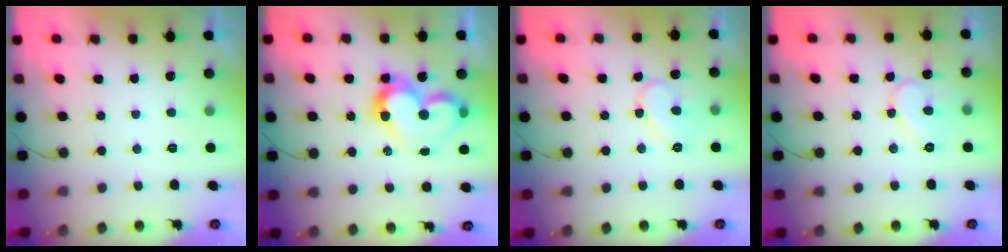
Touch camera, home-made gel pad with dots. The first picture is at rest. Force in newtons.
{"total": 13.7, "press": 13.5, "slide": 2.7}
{"total": 7.4, "press": 7.3, "slide": 0.7}
{"total": 7.4, "press": 7.3, "slide": 0.7}